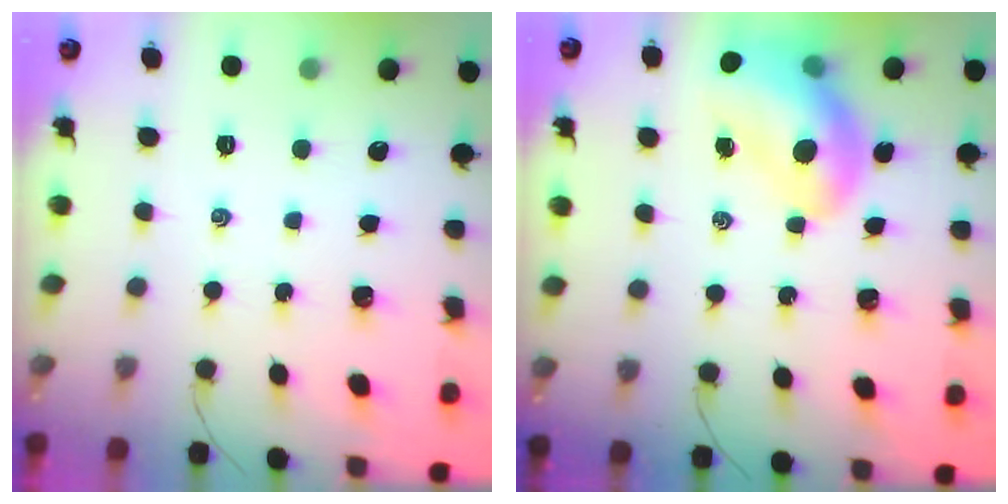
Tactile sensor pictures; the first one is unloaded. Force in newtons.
{"total": 14.6, "press": 13.9, "slide": 4.4}